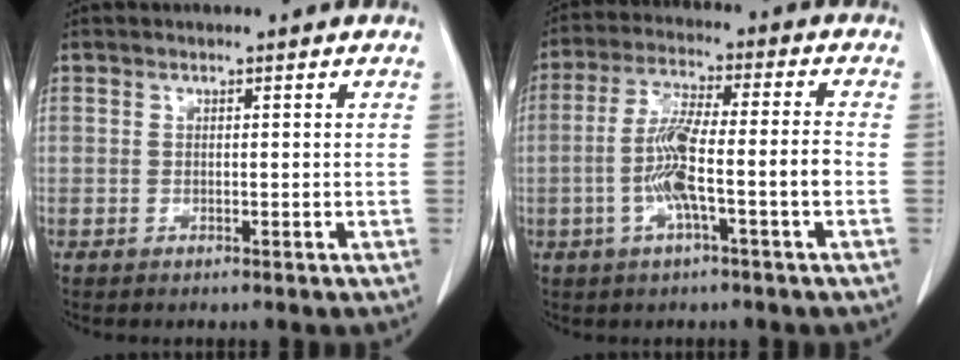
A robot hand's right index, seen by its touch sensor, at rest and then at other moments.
{"total": 9.2, "force": [-2.5, 0.4, 8.8], "torque": [-0.176, 0.014, -0.046]}